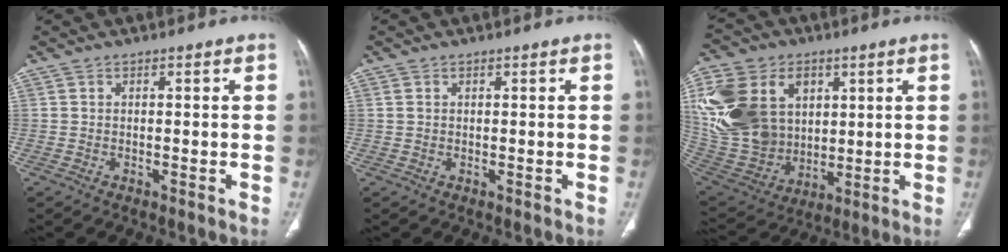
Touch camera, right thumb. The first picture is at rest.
{"total": 0.7, "force": [0.4, 0.5, 0.4], "torque": [-0.008, 0.005, 0.010]}
{"total": 26.9, "force": [7.0, 20.0, 16.5], "torque": [-0.354, 0.015, 0.156]}